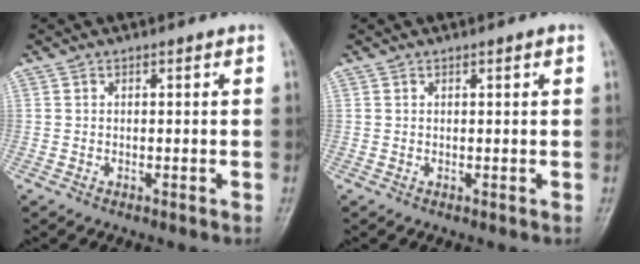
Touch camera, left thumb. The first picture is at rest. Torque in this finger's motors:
{"motor_torque": [-0.11, -0.04, 0.05, 0.12, 0.01]}